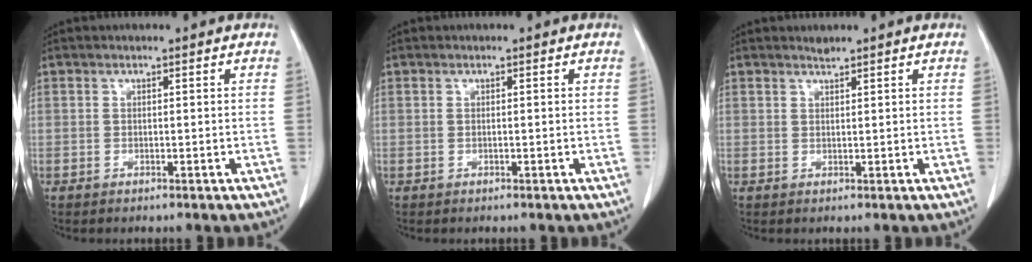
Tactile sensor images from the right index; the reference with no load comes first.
{"total": 0.0}
{"total": 0.7, "force": [0.7, -0.1, 0.0], "torque": [-0.008, 0.001, 0.015]}